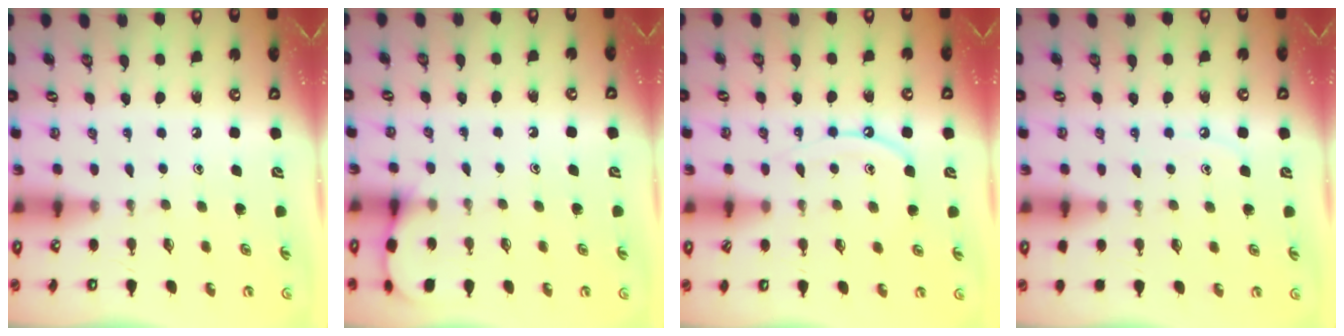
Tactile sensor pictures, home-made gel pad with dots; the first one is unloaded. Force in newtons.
{"total": 4.2, "press": 4.2, "slide": 0.4}
{"total": 8.8, "press": 8.8, "slide": 0.6}
{"total": 6.6, "press": 6.5, "slide": 0.9}